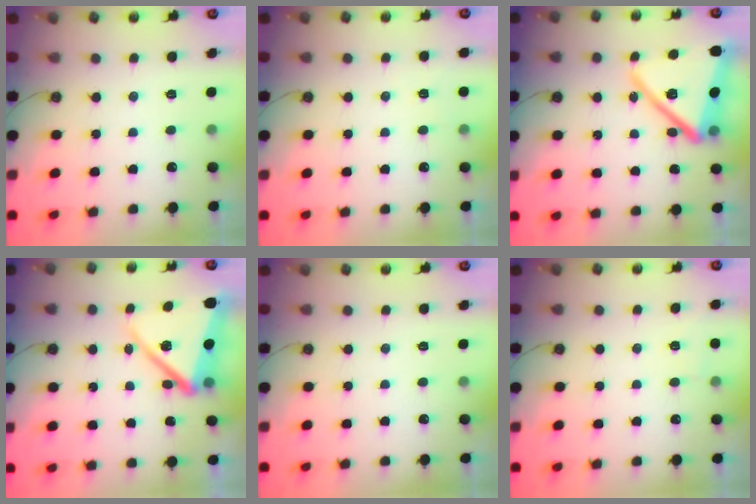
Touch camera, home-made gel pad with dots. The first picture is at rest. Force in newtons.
{"total": 2.4, "press": 2.4, "slide": 0.4}
{"total": 21.8, "press": 21.7, "slide": 1.9}
{"total": 16.3, "press": 16.2, "slide": 1.4}
{"total": 0.0}
{"total": 2.2, "press": 2.1, "slide": 0.3}